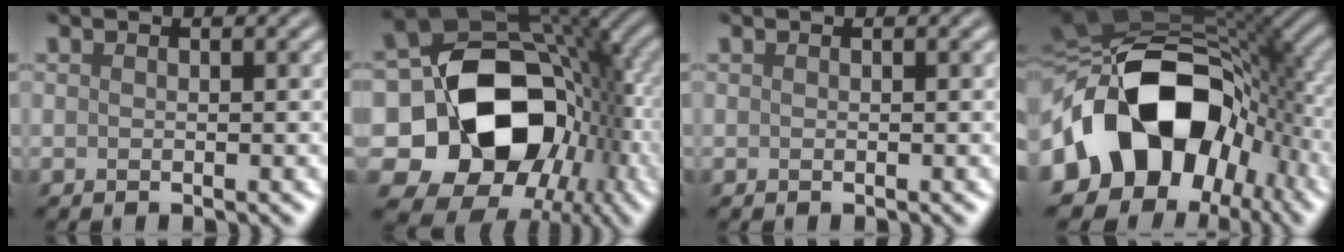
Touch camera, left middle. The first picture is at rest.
{"total": 16.1, "force": [-2.4, 12.0, 10.4], "torque": [-0.166, -0.017, -0.029]}
{"total": 0.0}
{"total": 16.3, "force": [-3.3, 11.5, 11.1], "torque": [-0.182, -0.008, -0.057]}